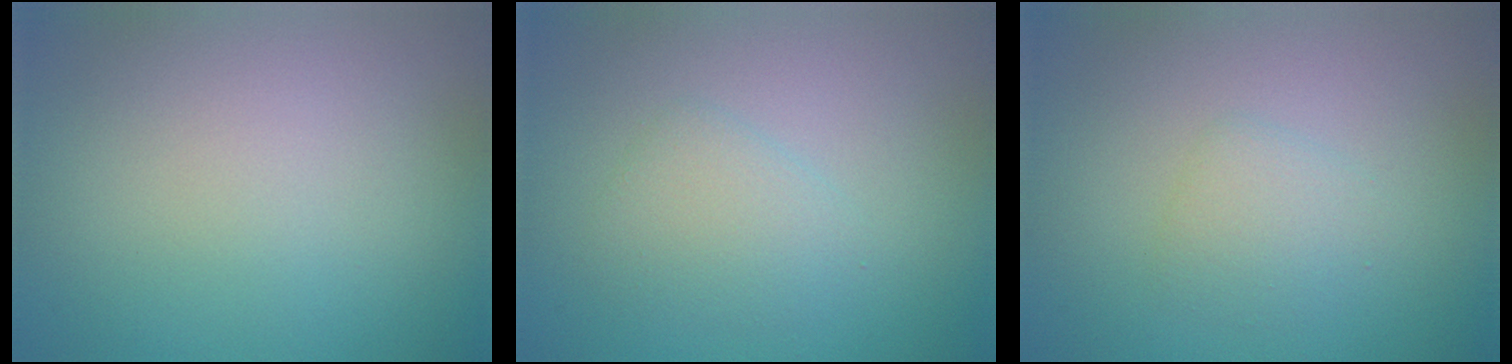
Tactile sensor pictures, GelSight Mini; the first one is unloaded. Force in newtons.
{"total": 2.2, "press": 2.2, "slide": 0.0}
{"total": 1.6, "press": 1.6, "slide": 0.0}